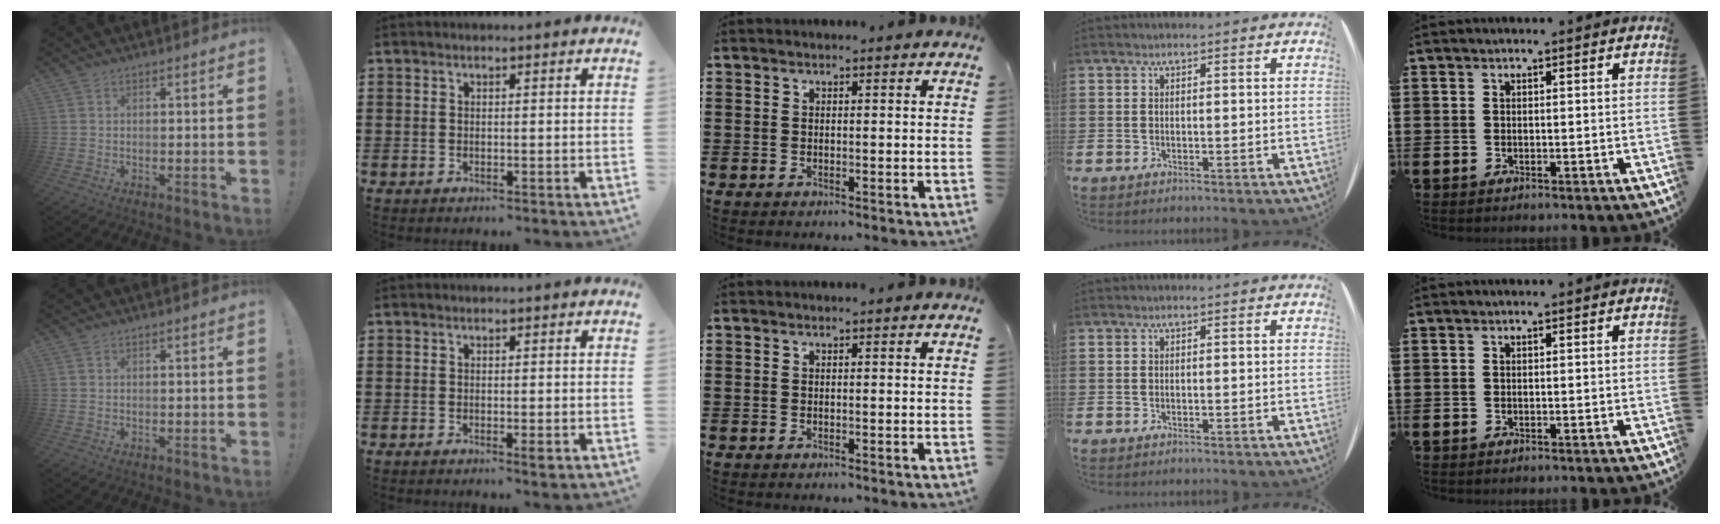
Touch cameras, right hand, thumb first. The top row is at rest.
{"index": {"total": 1.2, "force": [-0.3, 0.2, 1.1], "torque": [-0.028, -0.008, -0.006]}}